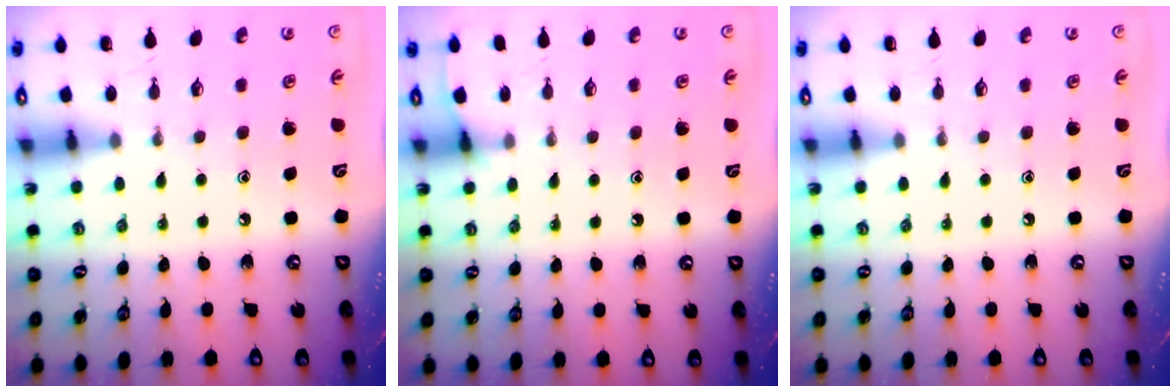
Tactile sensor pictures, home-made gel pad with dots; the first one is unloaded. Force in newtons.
{"total": 4.0, "press": 4.0, "slide": 0.3}
{"total": 0.0}